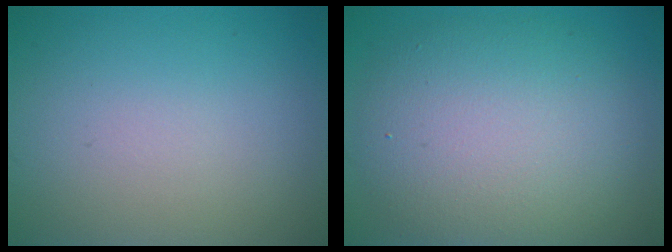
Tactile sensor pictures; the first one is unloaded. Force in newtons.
{"total": 8.7, "press": 8.6, "slide": 0.8}